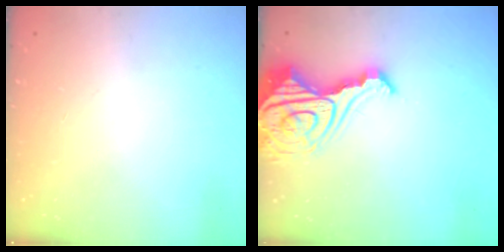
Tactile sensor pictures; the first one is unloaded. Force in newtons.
{"total": 19.7, "press": 19.6, "slide": 2.0}